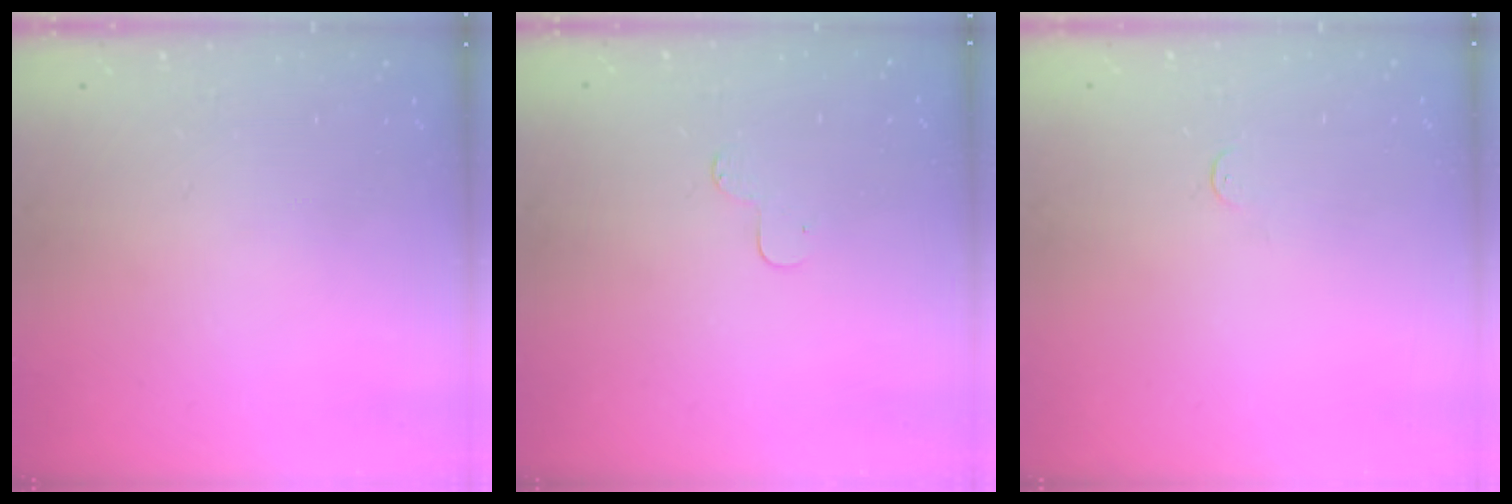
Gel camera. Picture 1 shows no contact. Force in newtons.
{"total": 3.3, "press": 3.3, "slide": 0.3}
{"total": 3.2, "press": 3.2, "slide": 0.2}